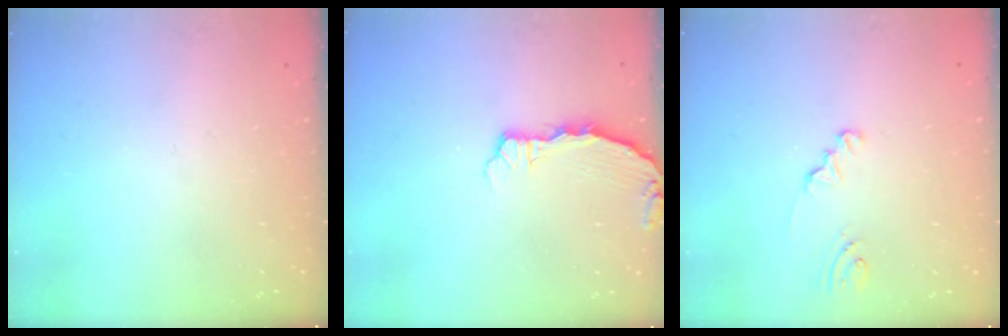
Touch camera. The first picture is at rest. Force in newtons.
{"total": 2.4, "press": 2.4, "slide": 0.3}
{"total": 1.7, "press": 1.7, "slide": 0.2}